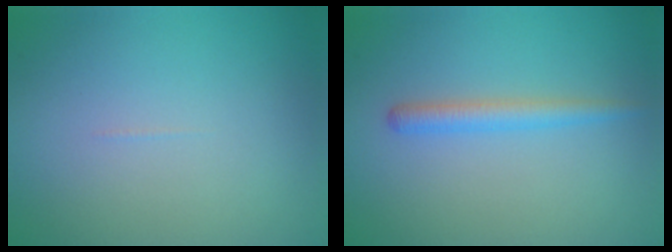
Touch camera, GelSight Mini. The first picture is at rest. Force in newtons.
{"total": 1.9, "press": 1.9, "slide": 0.0}